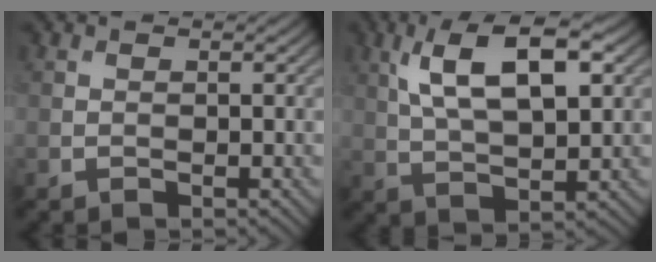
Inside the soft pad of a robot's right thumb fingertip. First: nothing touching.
{"total": 11.0, "force": [4.1, 4.4, 9.2], "torque": [-0.170, 0.008, 0.072]}